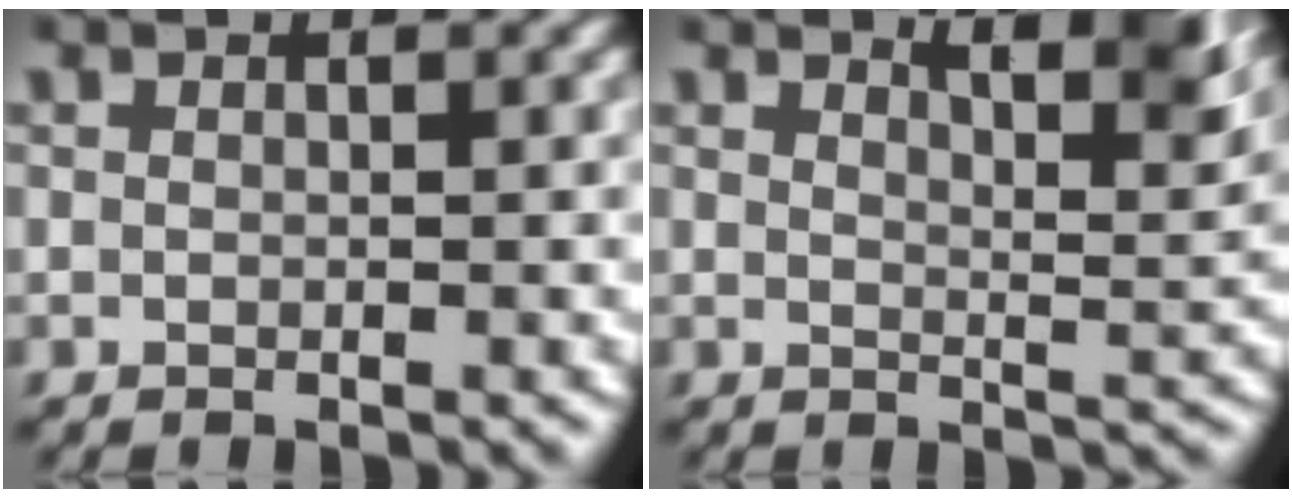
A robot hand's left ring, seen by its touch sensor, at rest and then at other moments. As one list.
[{"total": 5.4, "force": [3.2, 0.9, 4.3], "torque": [-0.050, -0.014, 0.056]}]